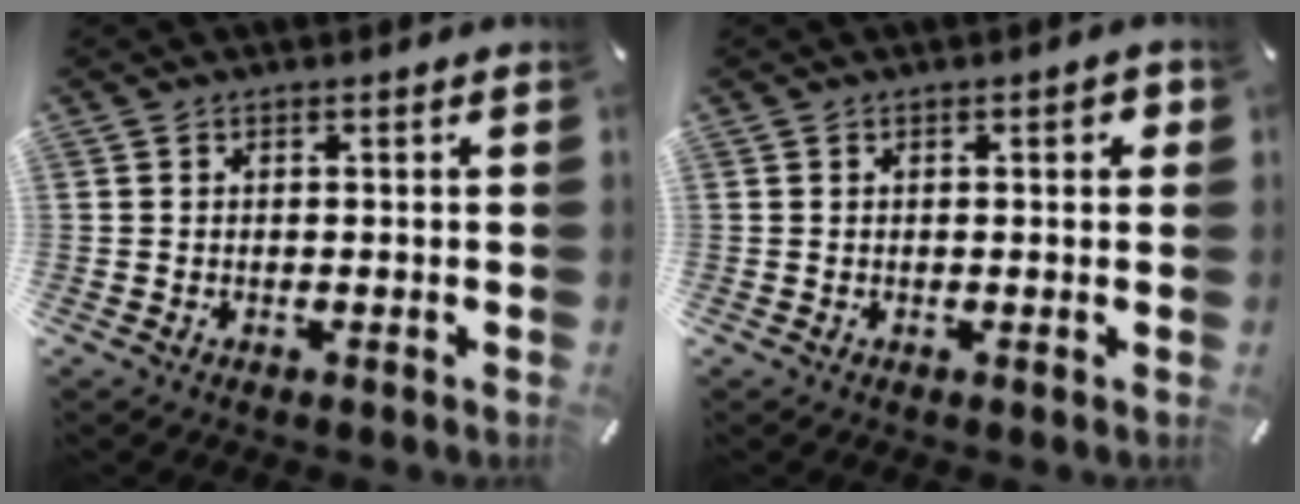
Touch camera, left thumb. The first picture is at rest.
{"total": 1.7, "force": [0.4, 0.7, 1.6], "torque": [-0.015, 0.001, 0.001]}